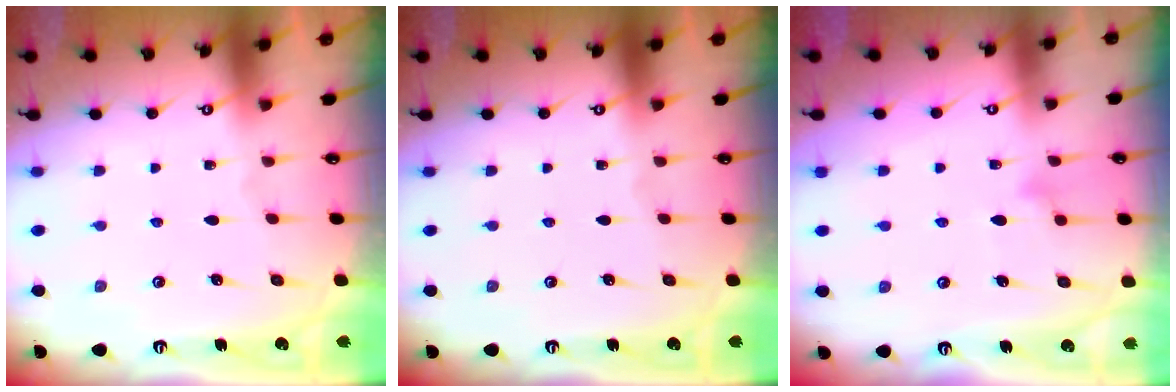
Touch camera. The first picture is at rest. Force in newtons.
{"total": 0.0}
{"total": 10.3, "press": 10.3, "slide": 0.5}